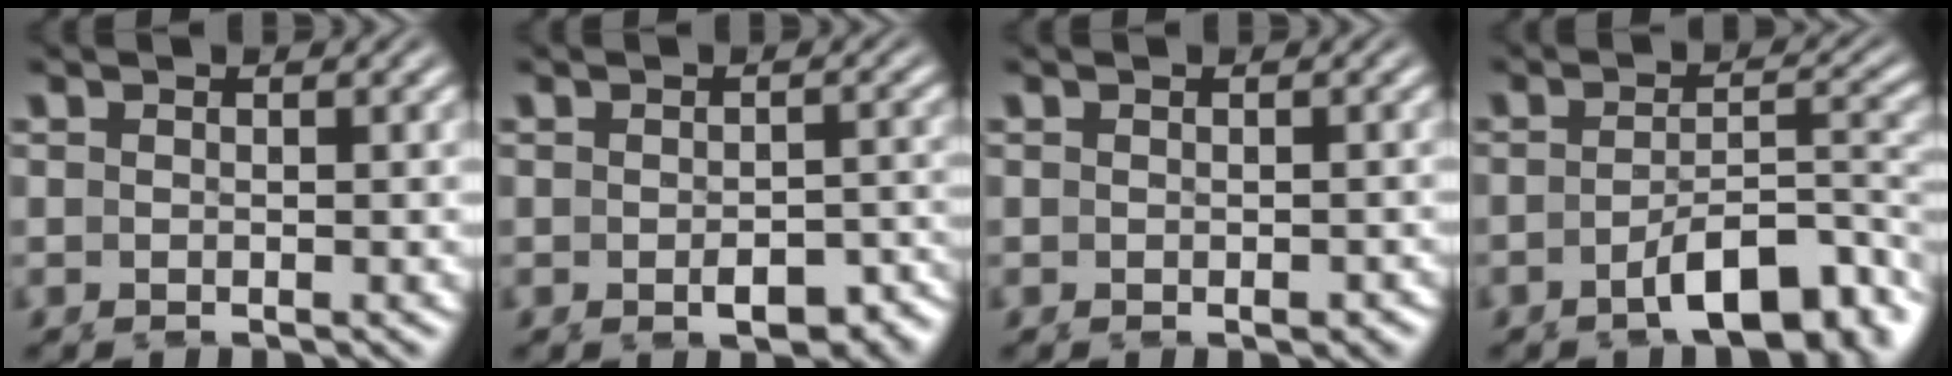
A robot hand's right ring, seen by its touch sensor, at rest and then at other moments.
{"total": 3.5, "force": [-2.5, 1.4, 2.0], "torque": [-0.018, -0.006, -0.036]}
{"total": 0.8, "force": [-0.5, 0.4, 0.4], "torque": [-0.001, -0.002, -0.005]}
{"total": 6.1, "force": [-3.7, 1.9, 4.5], "torque": [-0.041, -0.021, -0.042]}